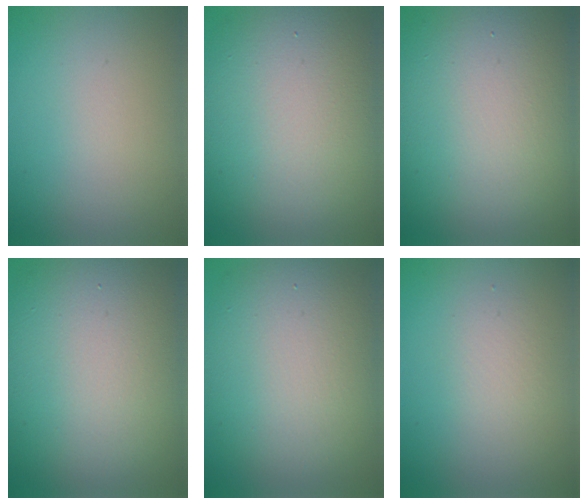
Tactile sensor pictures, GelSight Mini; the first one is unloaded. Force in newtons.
{"total": 13.5, "press": 13.4, "slide": 0.7}
{"total": 16.6, "press": 16.6, "slide": 0.4}
{"total": 14.9, "press": 14.9, "slide": 1.1}
{"total": 10.1, "press": 10.0, "slide": 1.1}
{"total": 1.7, "press": 1.7, "slide": 0.1}